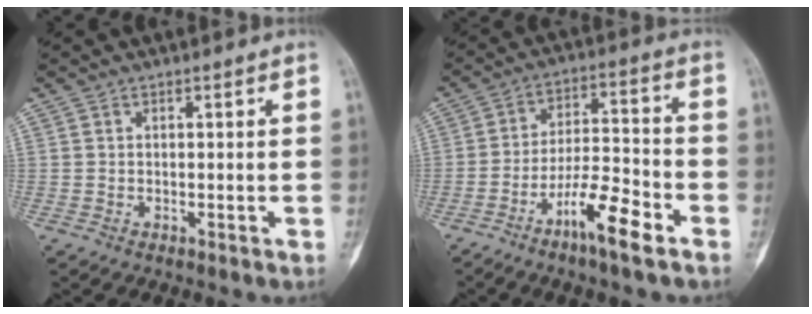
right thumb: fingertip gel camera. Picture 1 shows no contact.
{"total": 11.0, "force": [-6.5, 2.3, 8.6], "torque": [-0.157, 0.046, -0.114]}